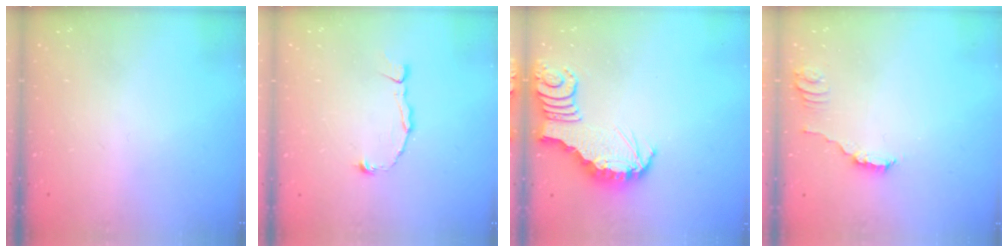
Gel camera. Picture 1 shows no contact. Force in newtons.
{"total": 4.3, "press": 4.3, "slide": 0.4}
{"total": 4.0, "press": 3.9, "slide": 0.8}
{"total": 1.8, "press": 1.8, "slide": 0.3}